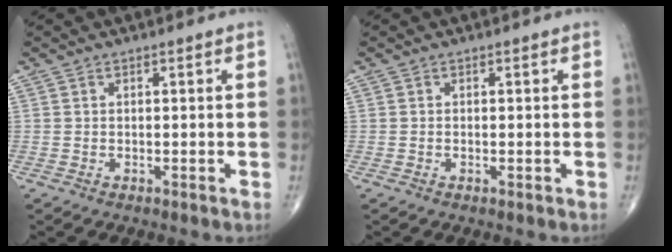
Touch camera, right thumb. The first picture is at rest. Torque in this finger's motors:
{"motor_torque": [-0.43, 0.04, -0.34, -0.26, 0.05]}